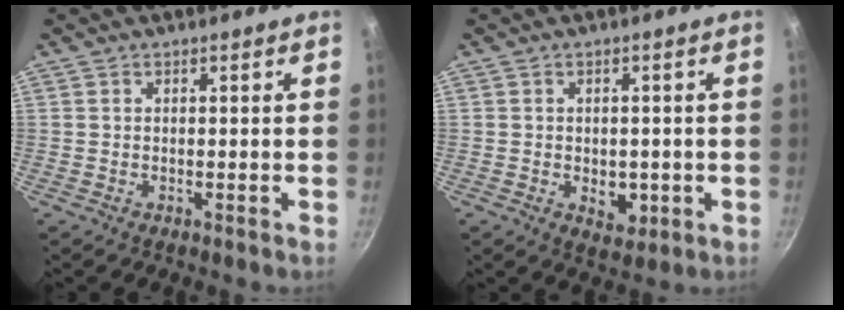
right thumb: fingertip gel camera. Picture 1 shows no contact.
{"total": 5.0, "force": [-1.1, 3.4, 3.4], "torque": [-0.027, -0.001, -0.009]}